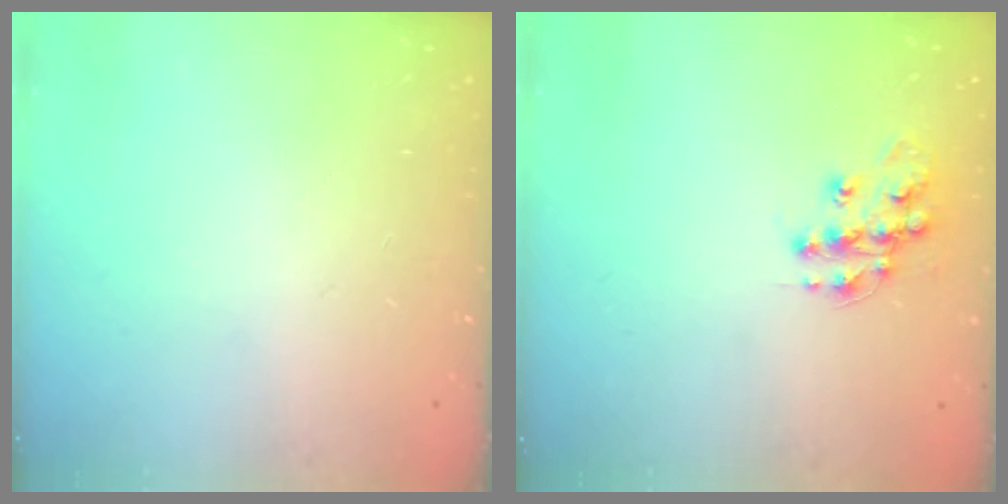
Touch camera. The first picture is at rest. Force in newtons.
{"total": 11.8, "press": 11.8, "slide": 0.7}